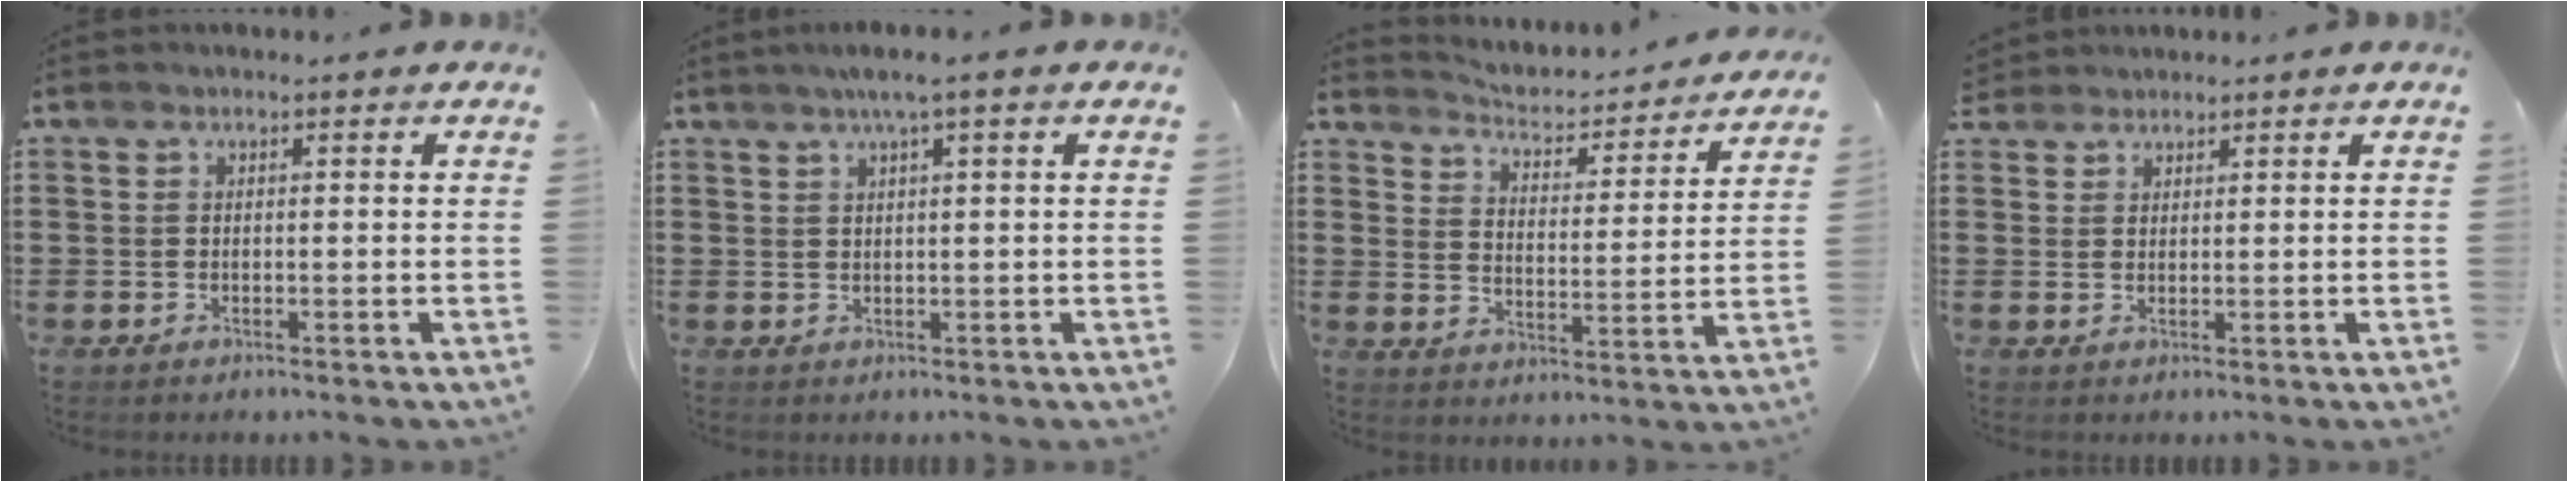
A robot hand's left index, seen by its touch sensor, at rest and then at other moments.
{"total": 2.6, "force": [1.4, -0.2, 2.2], "torque": [-0.044, 0.000, 0.025]}
{"total": 2.7, "force": [2.7, 0.1, 0.0], "torque": [-0.022, -0.035, 0.035]}
{"total": 1.7, "force": [1.6, 0.7, -0.2], "torque": [-0.002, 0.004, 0.032]}